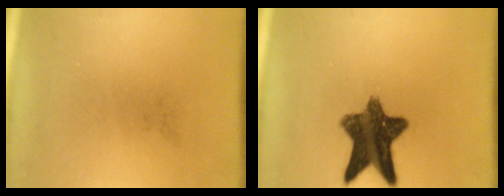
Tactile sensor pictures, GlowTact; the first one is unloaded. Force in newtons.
{"total": 10.9}